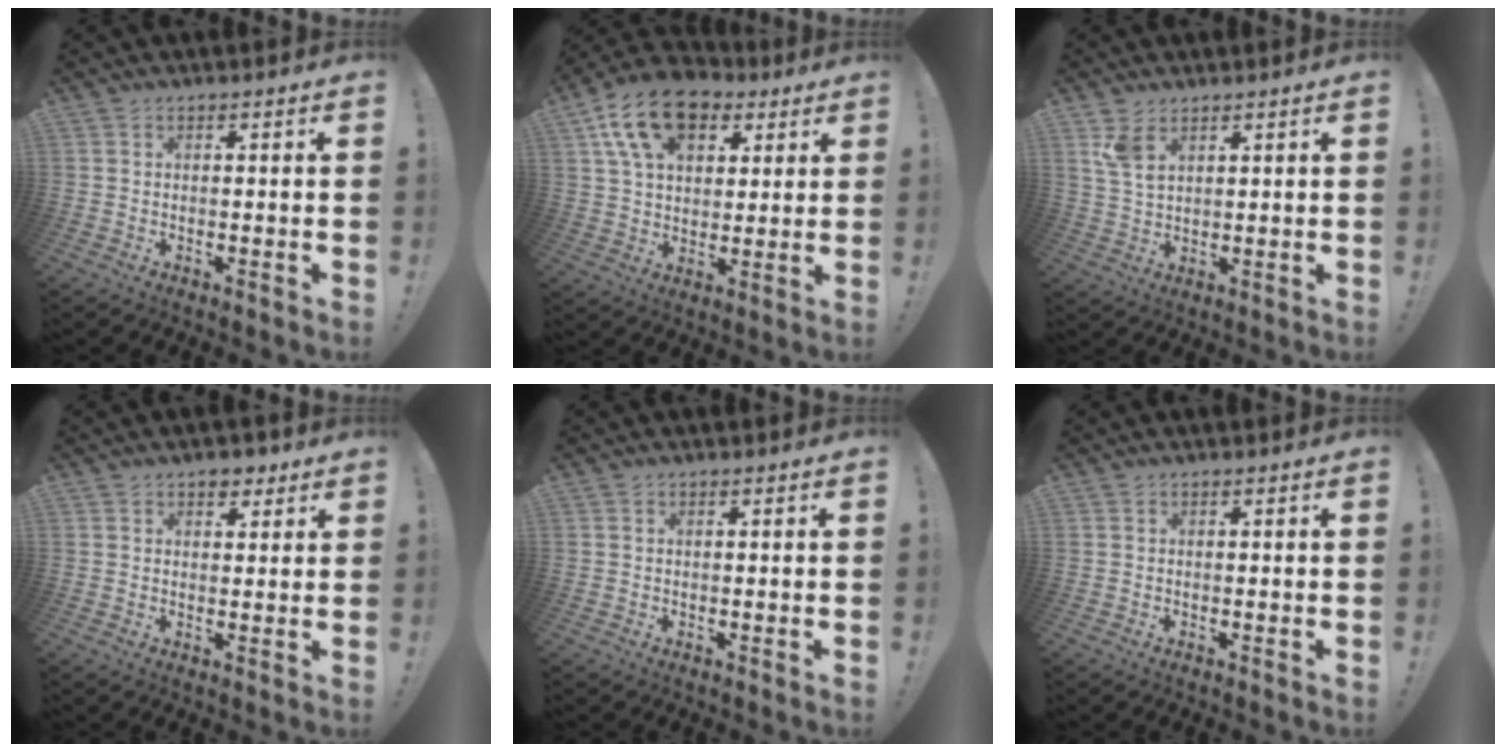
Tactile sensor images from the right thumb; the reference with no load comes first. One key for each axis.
{"total": 16.4, "fx": 8.3, "fy": 10.3, "fz": 9.6, "tx": -0.161, "ty": -0.027, "tz": 0.155}
{"total": 5.6, "fx": 3.6, "fy": 2.4, "fz": 3.6, "tx": -0.060, "ty": -0.021, "tz": 0.067}
{"total": 3.9, "fx": 2.5, "fy": 2.7, "fz": 1.3, "tx": 0.003, "ty": -0.011, "tz": 0.039}
{"total": 0.0}
{"total": 0.0}